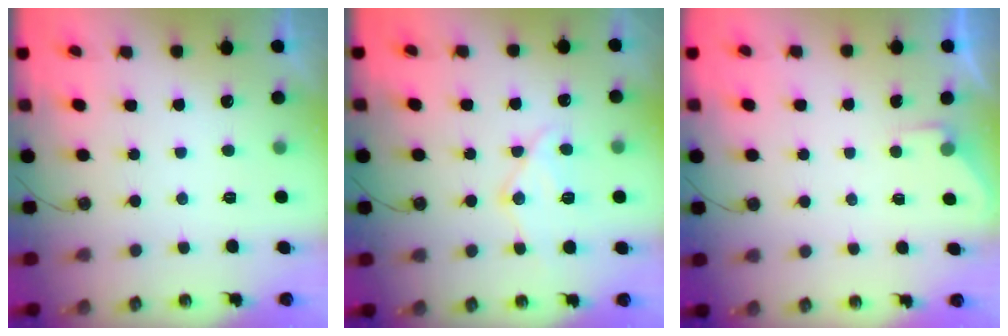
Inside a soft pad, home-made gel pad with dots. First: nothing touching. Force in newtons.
{"total": 12.8, "press": 12.8, "slide": 1.4}
{"total": 2.6, "press": 2.6, "slide": 0.5}